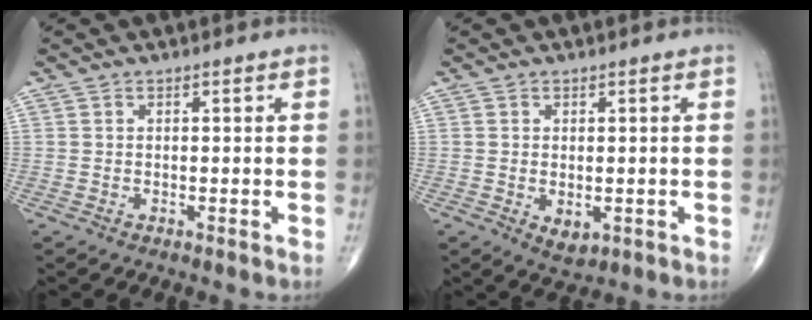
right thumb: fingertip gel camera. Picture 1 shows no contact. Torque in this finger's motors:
{"motor_torque": [-0.29, 0.24, -0.26, -0.19, 0.08]}